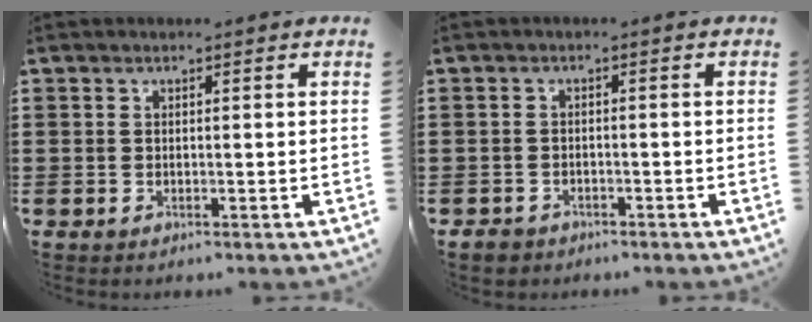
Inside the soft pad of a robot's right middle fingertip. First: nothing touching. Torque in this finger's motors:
{"motor_torque": [0.27, 0.08, 0.00, 0.02]}